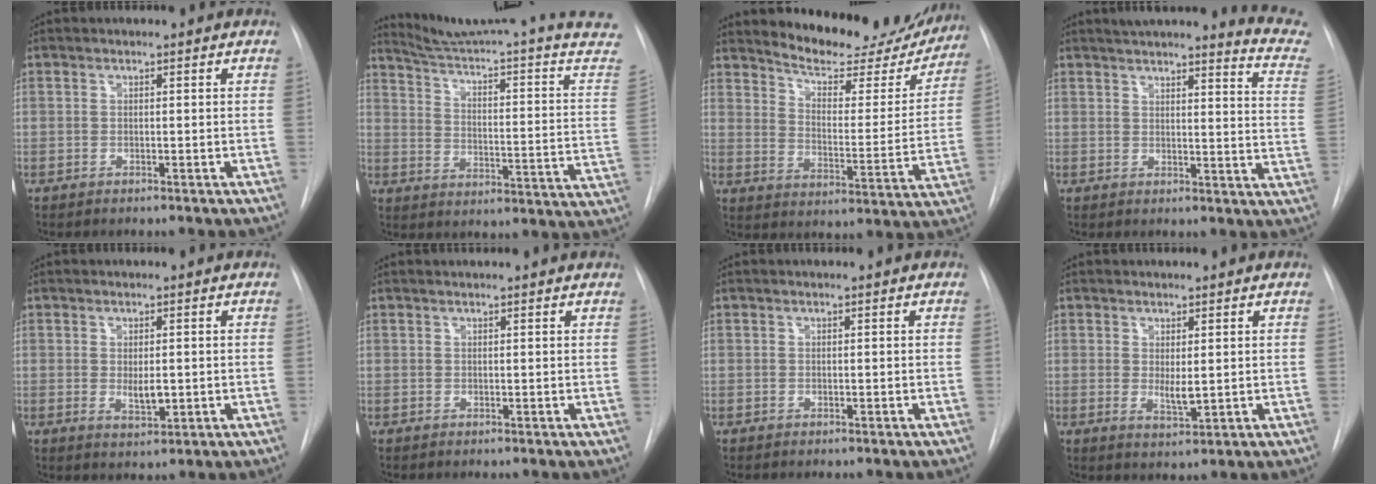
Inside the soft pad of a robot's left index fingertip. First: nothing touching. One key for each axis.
{"total": 23.5, "fx": 21.1, "fy": -1.9, "fz": 10.1, "tx": -0.155, "ty": -0.095, "tz": 0.268}
{"total": 19.0, "fx": 17.7, "fy": 4.9, "fz": 5.2, "tx": -0.058, "ty": -0.042, "tz": 0.229}
{"total": 15.9, "fx": 14.9, "fy": 0.4, "fz": 5.5, "tx": -0.061, "ty": -0.082, "tz": 0.154}
{"total": 2.8, "fx": 0.0, "fy": 1.2, "fz": 2.5, "tx": -0.044, "ty": -0.007, "tz": 0.005}
{"total": 3.8, "fx": 3.7, "fy": 0.2, "fz": 0.9, "tx": -0.013, "ty": 0.023, "tz": 0.039}
{"total": 0.0}
{"total": 2.7, "fx": 0.6, "fy": 0.8, "fz": 2.5, "tx": -0.046, "ty": -0.010, "tz": 0.018}